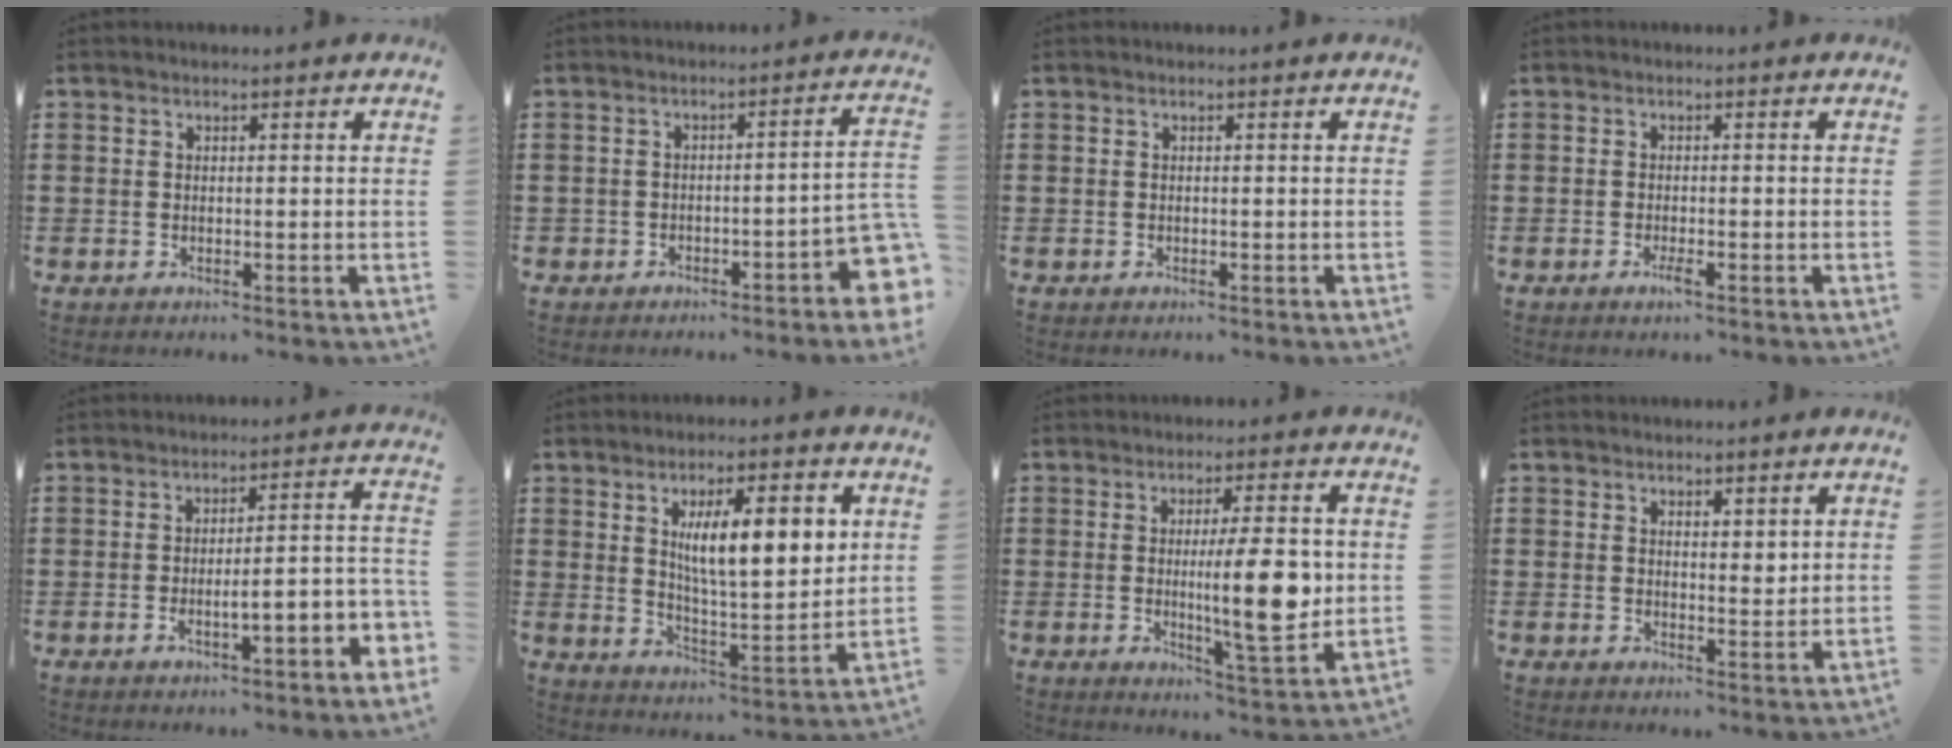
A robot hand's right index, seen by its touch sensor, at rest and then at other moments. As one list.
[{"total": 4.3, "force": [-3.2, 1.0, 2.6], "torque": [-0.043, -0.003, -0.062]}, {"total": 0.0}, {"total": 1.5, "force": [-0.8, 0.2, 1.3], "torque": [-0.023, -0.004, -0.013]}, {"total": 4.3, "force": [-2.2, 0.6, 3.7], "torque": [-0.065, -0.005, -0.046]}, {"total": 10.6, "force": [3.3, 3.3, 9.5], "torque": [-0.154, -0.003, 0.050]}, {"total": 11.2, "force": [0.3, 2.4, 10.9], "torque": [-0.157, -0.015, 0.002]}, {"total": 2.1, "force": [1.5, 1.1, 1.0], "torque": [-0.006, -0.002, 0.025]}]